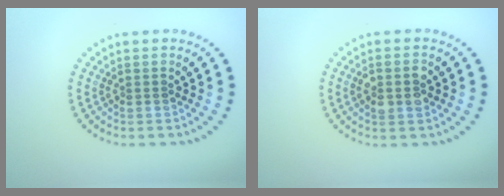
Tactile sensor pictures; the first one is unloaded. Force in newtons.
{"total": 2.3, "press": 2.2, "slide": 0.2}